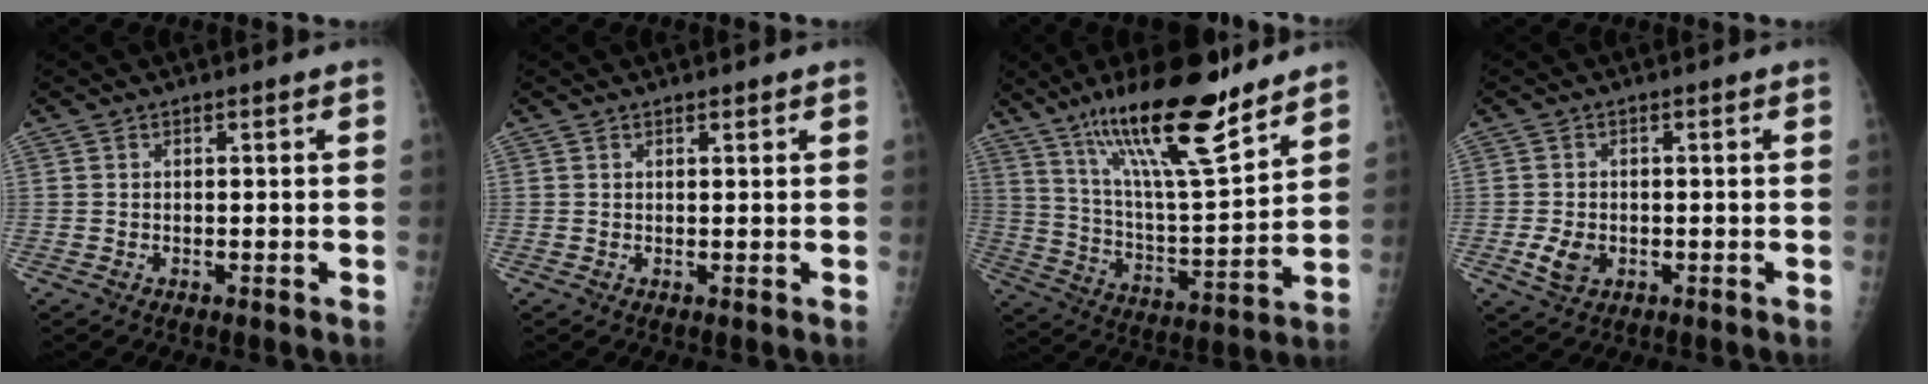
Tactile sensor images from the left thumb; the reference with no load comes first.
{"total": 0.9, "force": [0.8, 0.3, 0.3], "torque": [-0.006, -0.006, 0.012]}
{"total": 22.0, "force": [15.3, 4.5, 15.2], "torque": [-0.240, -0.071, 0.266]}
{"total": 3.8, "force": [-0.8, 2.8, 2.4], "torque": [-0.046, -0.002, -0.011]}